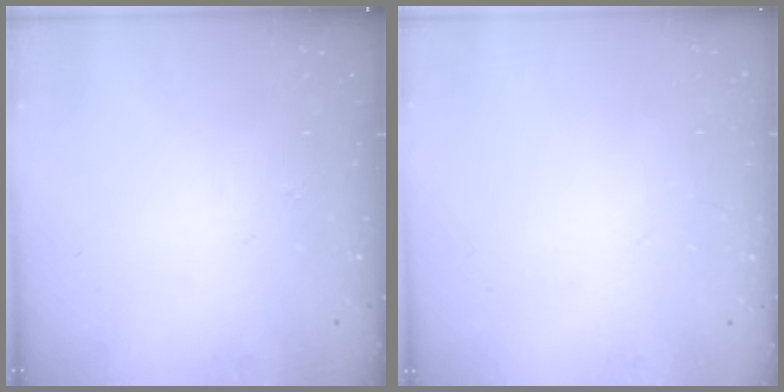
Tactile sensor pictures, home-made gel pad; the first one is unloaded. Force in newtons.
{"total": 2.0, "press": 2.0, "slide": 0.1}